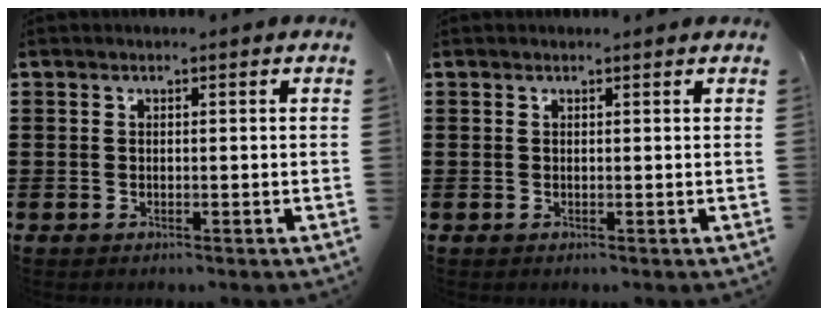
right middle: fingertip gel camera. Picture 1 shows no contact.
{"total": 0.0}